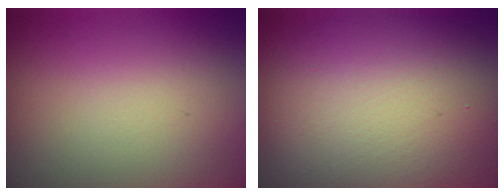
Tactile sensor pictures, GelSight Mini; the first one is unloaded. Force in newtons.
{"total": 11.7, "press": 11.7, "slide": 0.7}